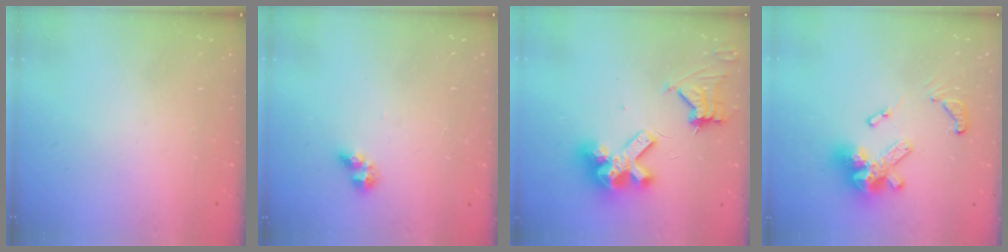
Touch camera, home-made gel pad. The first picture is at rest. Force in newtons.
{"total": 4.7, "press": 4.7, "slide": 0.3}
{"total": 13.3, "press": 13.2, "slide": 1.8}
{"total": 15.6, "press": 15.4, "slide": 2.0}